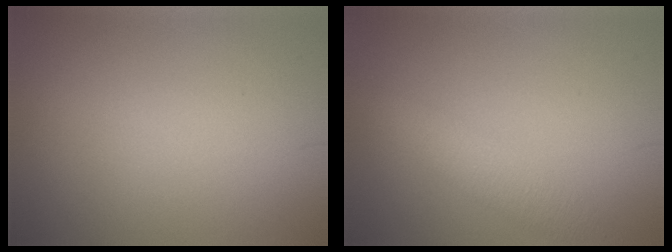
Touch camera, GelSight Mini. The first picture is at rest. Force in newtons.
{"total": 2.9, "press": 2.9, "slide": 0.1}